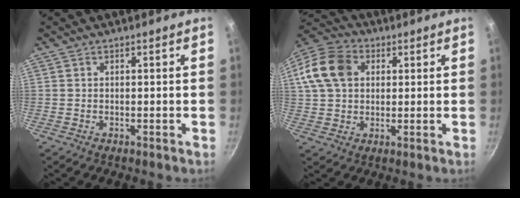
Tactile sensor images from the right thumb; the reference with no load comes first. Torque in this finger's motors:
{"motor_torque": [-1.15, 1.27, 0.23, -0.22, 0.15]}